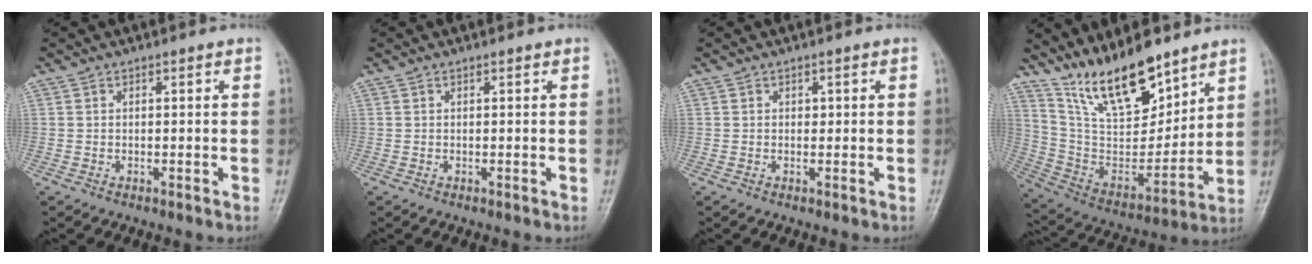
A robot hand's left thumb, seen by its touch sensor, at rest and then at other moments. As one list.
[{"total": 0.0}, {"total": 0.6, "force": [0.2, 0.5, 0.3], "torque": [0.003, 0.001, 0.003]}, {"total": 17.8, "force": [13.4, 6.3, 10.0], "torque": [-0.128, -0.082, 0.256]}]